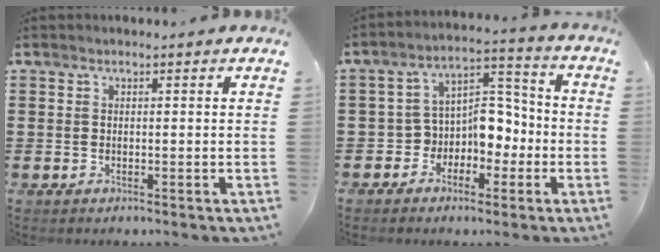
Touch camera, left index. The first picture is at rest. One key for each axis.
{"total": 6.0, "fx": -2.2, "fy": 5.1, "fz": 2.3, "tx": -0.051, "ty": 0.002, "tz": -0.046}